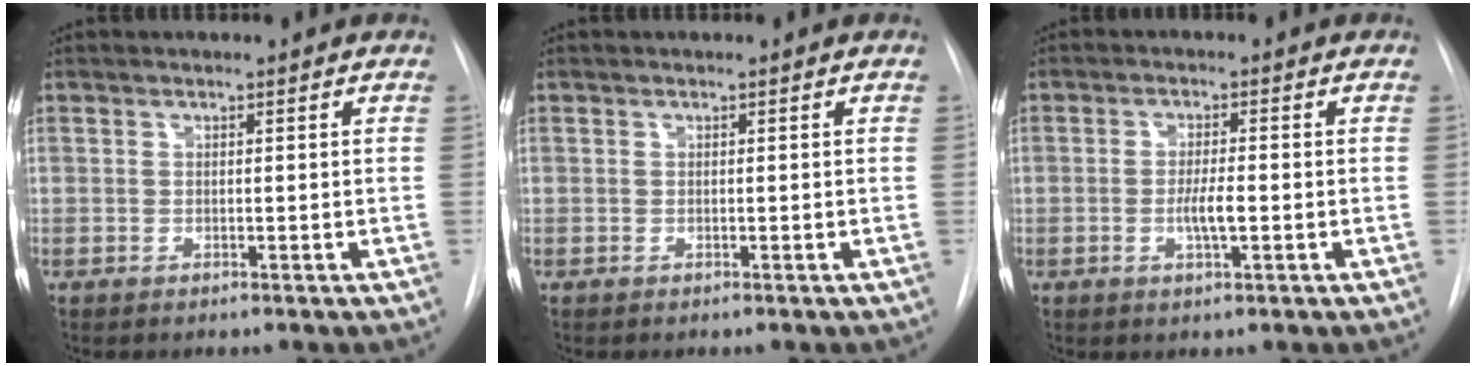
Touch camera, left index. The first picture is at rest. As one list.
[{"total": 0.0}, {"total": 3.4, "force": [-1.0, 0.4, 3.2], "torque": [-0.062, -0.004, -0.016]}]